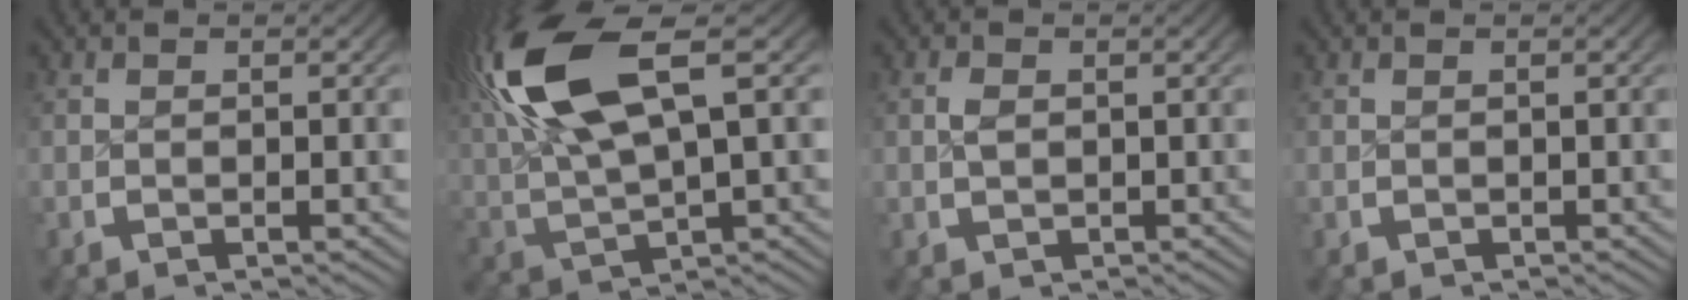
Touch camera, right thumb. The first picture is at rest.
{"total": 10.2, "force": [3.5, 5.1, 8.0], "torque": [-0.177, -0.007, 0.072]}
{"total": 0.7, "force": [0.4, 0.4, -0.4], "torque": [0.002, -0.006, 0.009]}
{"total": 0.5, "force": [0.1, -0.1, -0.5], "torque": [0.010, 0.000, 0.002]}